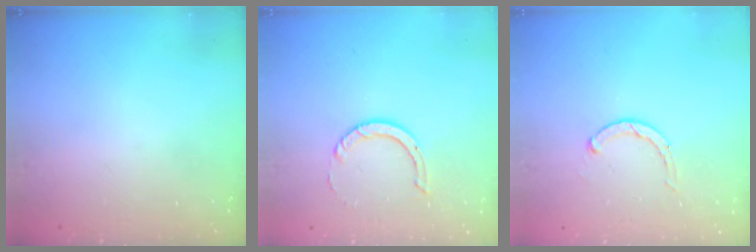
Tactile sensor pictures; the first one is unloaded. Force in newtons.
{"total": 4.6, "press": 4.6, "slide": 0.3}
{"total": 2.3, "press": 2.3, "slide": 0.3}